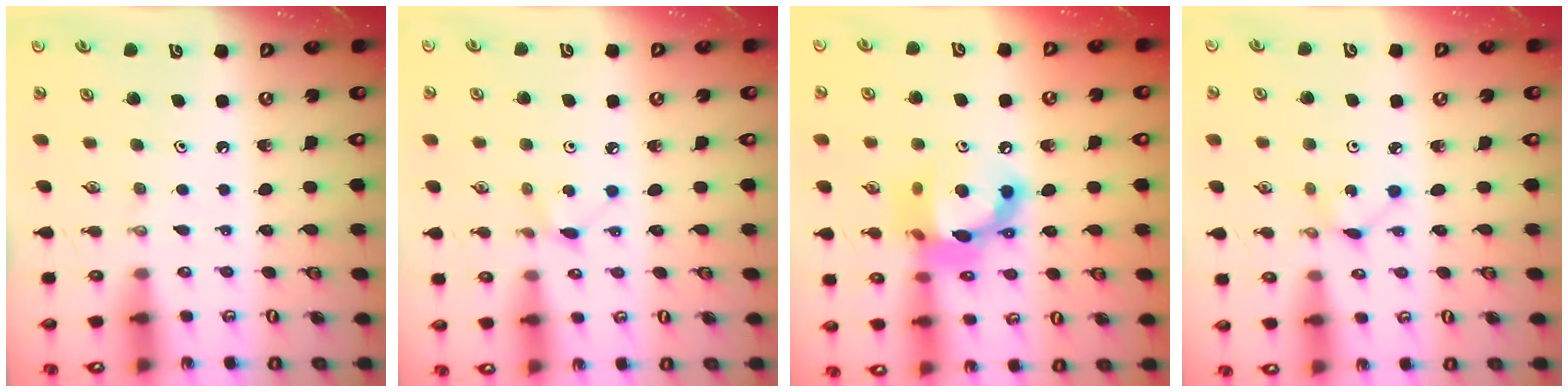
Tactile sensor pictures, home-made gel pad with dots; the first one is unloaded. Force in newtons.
{"total": 3.7, "press": 3.7, "slide": 0.4}
{"total": 17.2, "press": 17.2, "slide": 1.1}
{"total": 2.3, "press": 2.3, "slide": 0.3}